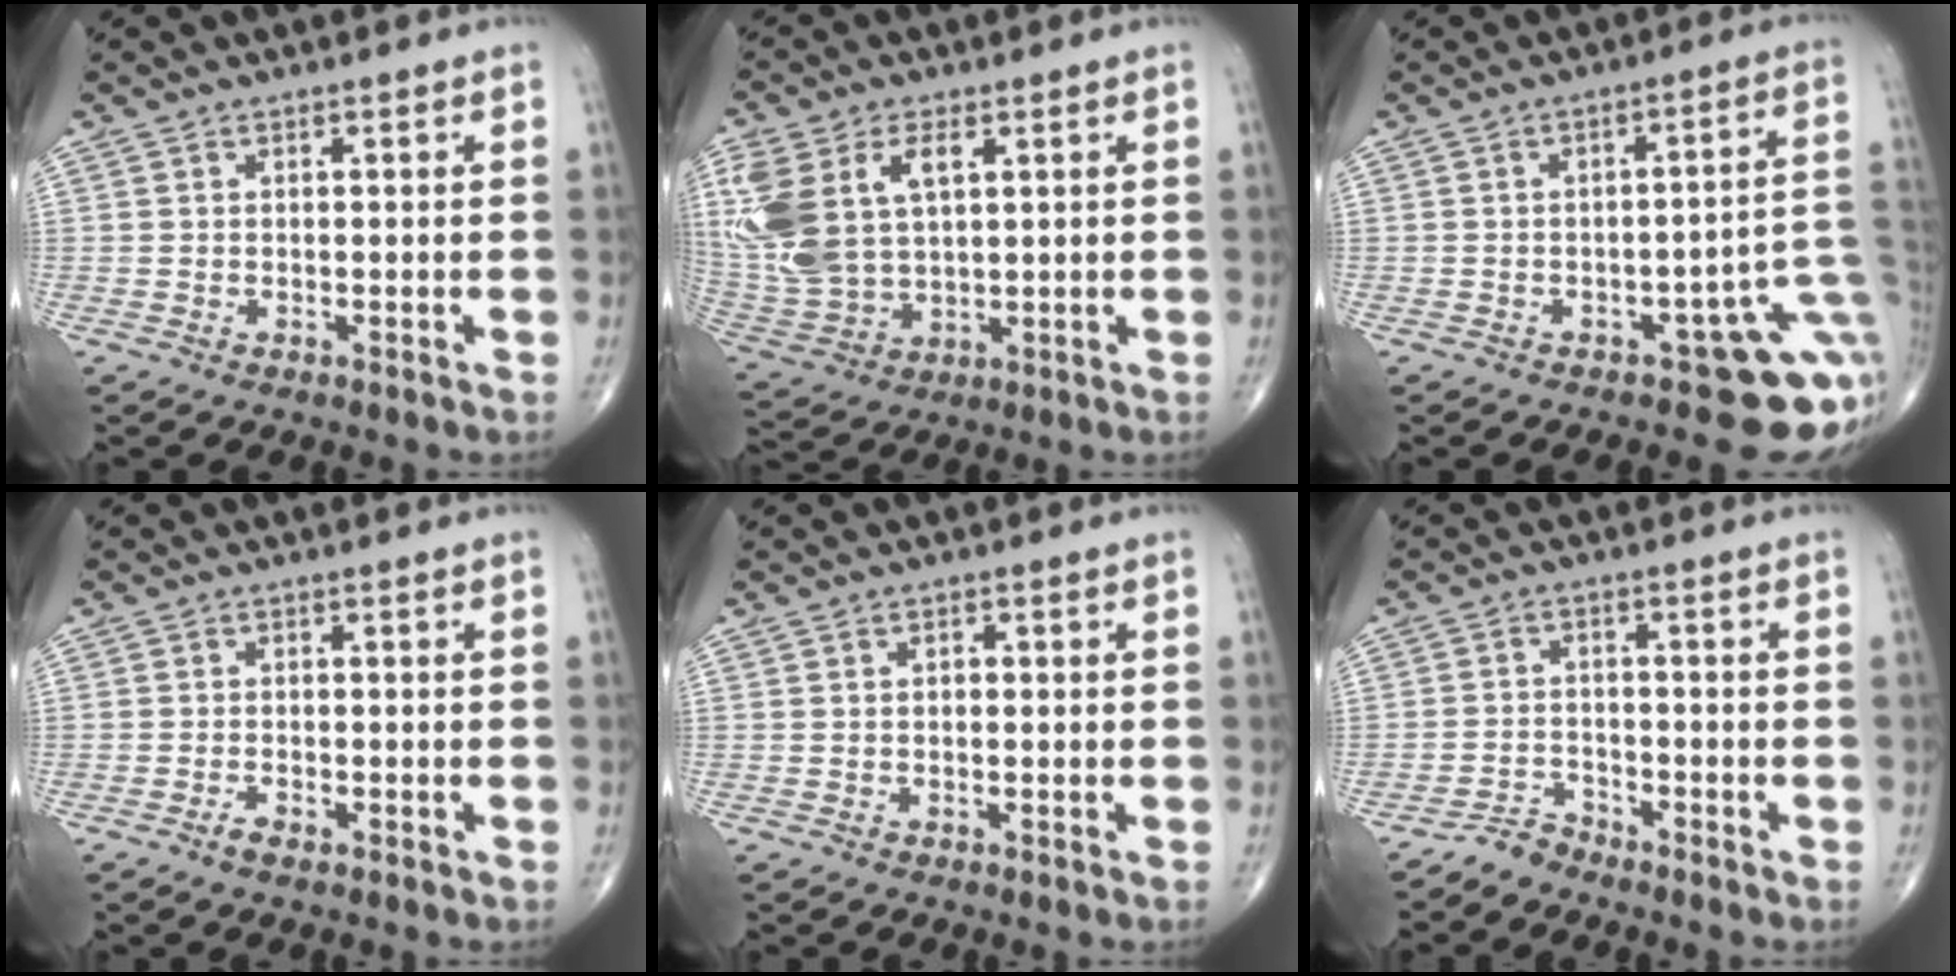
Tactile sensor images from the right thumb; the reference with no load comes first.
{"total": 16.8, "force": [4.9, 9.7, 12.8], "torque": [-0.291, -0.005, 0.104]}
{"total": 12.5, "force": [-4.6, 5.7, 10.2], "torque": [-0.079, 0.041, -0.053]}
{"total": 1.6, "force": [-1.0, 0.7, 1.0], "torque": [-0.024, 0.001, -0.022]}
{"total": 0.9, "force": [0.0, 0.6, 0.7], "torque": [-0.011, 0.004, 0.000]}
{"total": 3.0, "force": [-2.8, 0.7, -0.4], "torque": [0.016, 0.009, -0.058]}